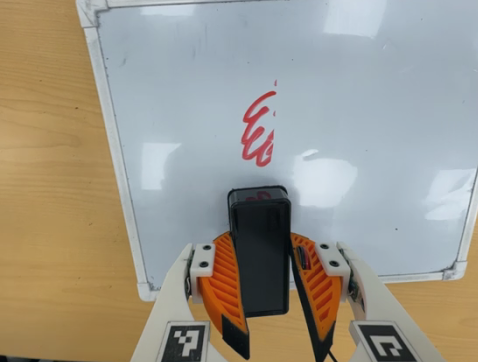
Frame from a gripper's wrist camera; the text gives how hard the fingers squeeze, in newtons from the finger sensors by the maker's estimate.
{"total": 8.9, "left": 8.7, "right": 9.0}